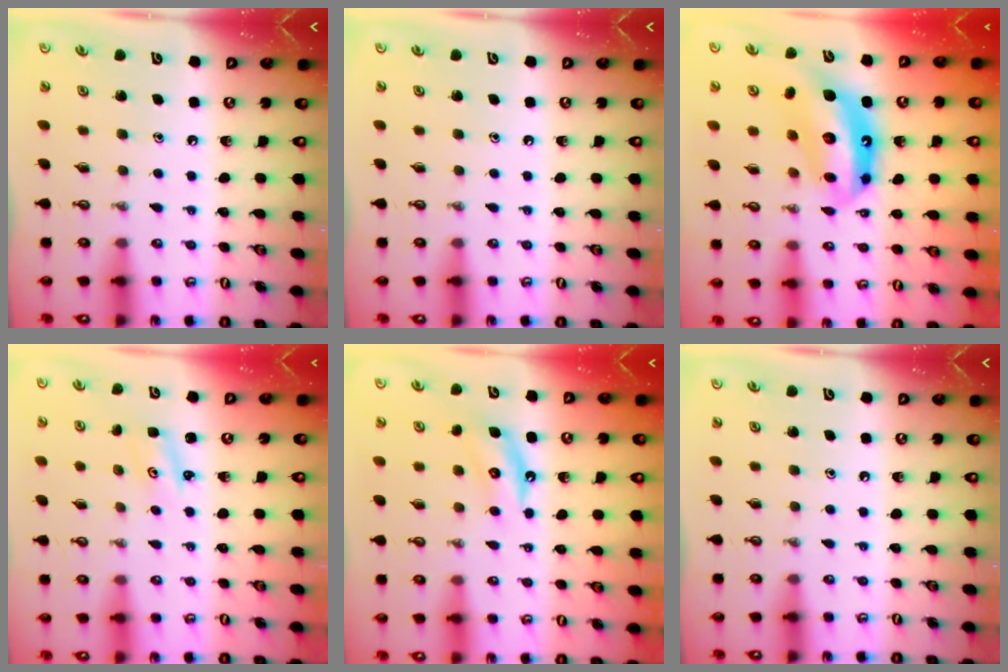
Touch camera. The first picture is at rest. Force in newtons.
{"total": 0.0}
{"total": 14.3, "press": 14.2, "slide": 1.7}
{"total": 2.2, "press": 2.2, "slide": 0.3}
{"total": 5.0, "press": 4.9, "slide": 0.9}
{"total": 0.0}